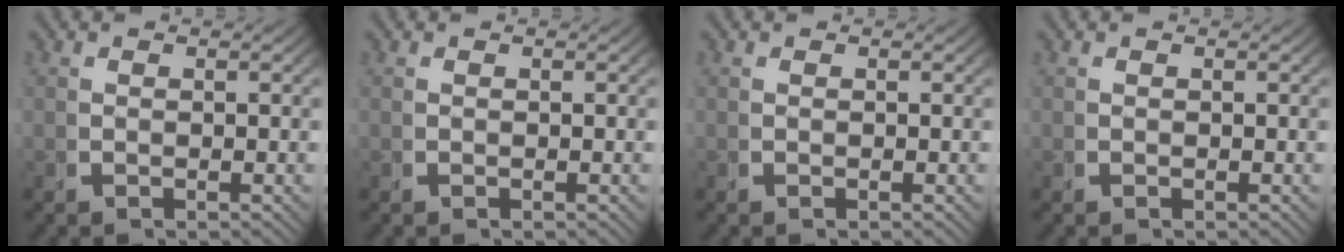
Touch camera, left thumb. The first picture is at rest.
{"total": 0.0}
{"total": 0.0}
{"total": 0.0}